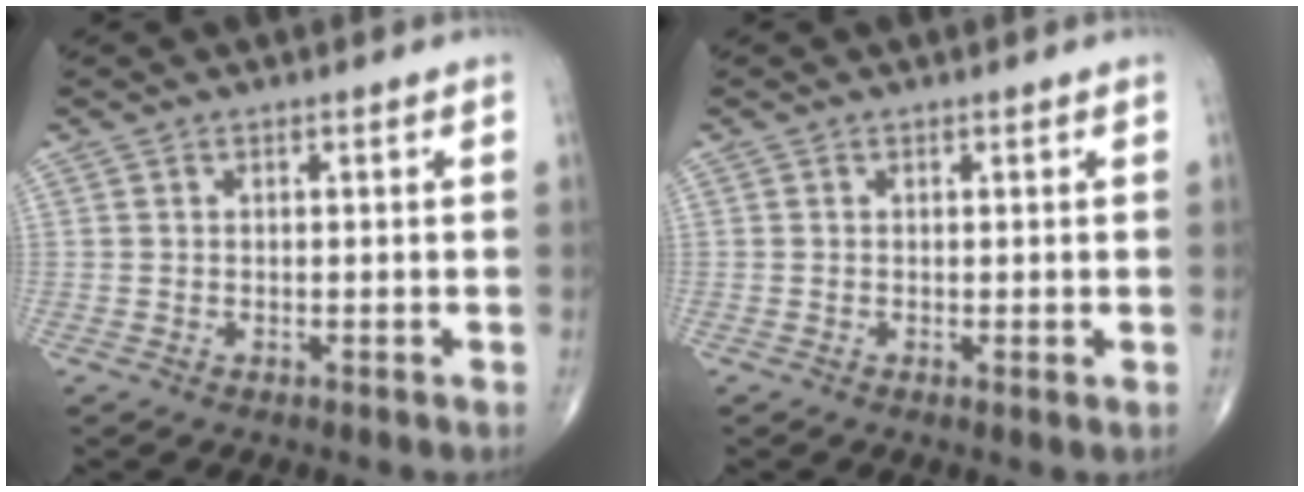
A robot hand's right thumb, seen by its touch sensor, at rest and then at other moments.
{"total": 0.6, "force": [0.0, 0.1, 0.6], "torque": [-0.015, -0.004, -0.002]}